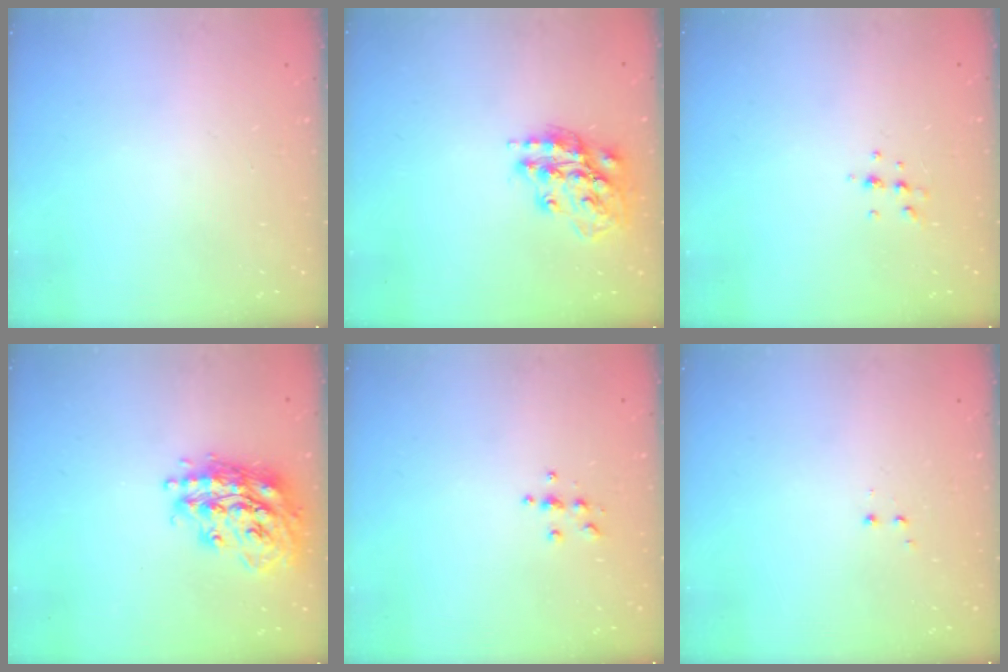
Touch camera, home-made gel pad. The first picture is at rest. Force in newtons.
{"total": 16.1, "press": 16.1, "slide": 1.5}
{"total": 5.3, "press": 5.2, "slide": 1.4}
{"total": 19.6, "press": 19.5, "slide": 1.5}
{"total": 3.8, "press": 3.8, "slide": 0.4}
{"total": 1.2, "press": 1.1, "slide": 0.5}